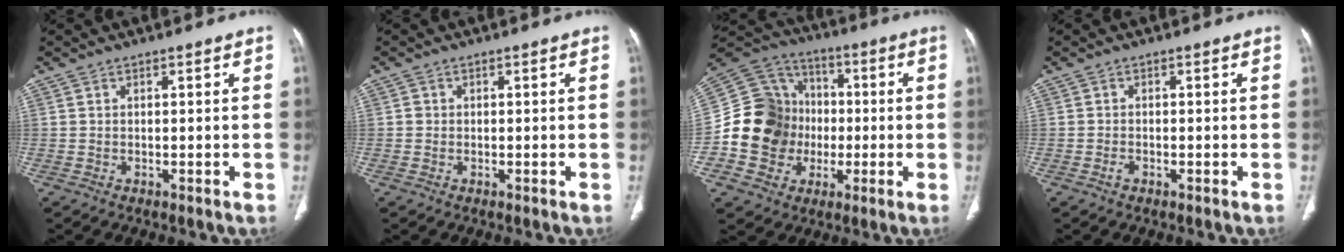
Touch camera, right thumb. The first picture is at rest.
{"total": 0.7, "force": [-0.1, 0.7, 0.1], "torque": [0.002, 0.003, 0.000]}
{"total": 17.3, "force": [-2.2, 15.7, 6.8], "torque": [-0.097, 0.042, -0.034]}
{"total": 1.2, "force": [-0.7, 0.6, 0.7], "torque": [-0.013, 0.004, -0.015]}